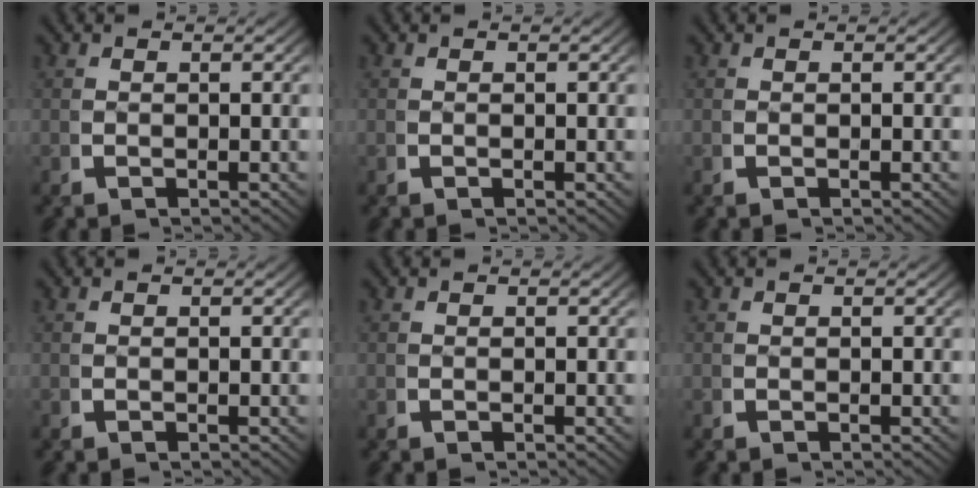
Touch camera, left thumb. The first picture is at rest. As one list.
[{"total": 0.0}, {"total": 0.0}, {"total": 0.0}, {"total": 0.0}, {"total": 0.0}]